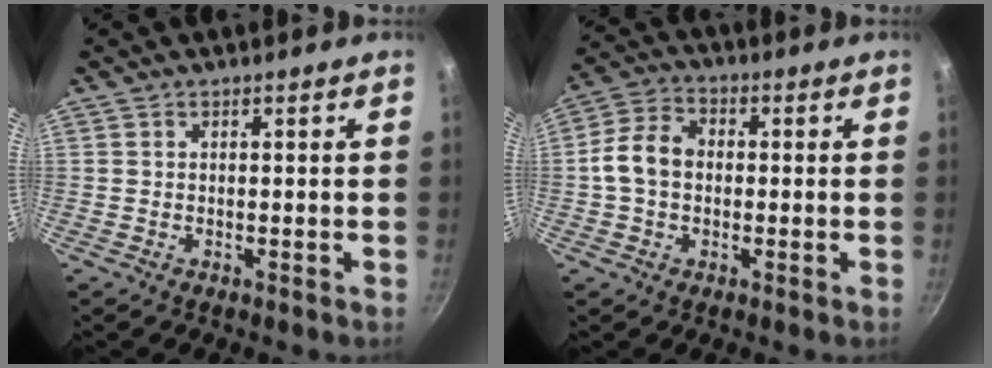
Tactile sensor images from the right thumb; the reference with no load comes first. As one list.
[{"total": 8.1, "force": [-0.3, 6.1, 5.3], "torque": [-0.084, 0.023, -0.020]}]